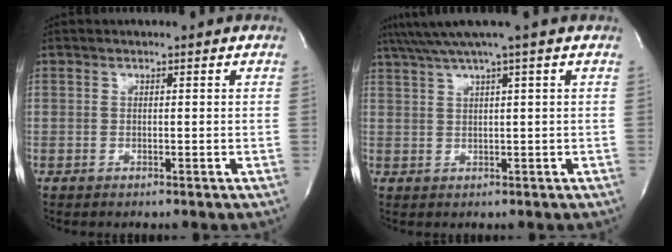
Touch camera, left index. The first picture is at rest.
{"total": 5.6, "force": [4.1, -1.8, 3.3], "torque": [-0.058, 0.025, 0.074]}